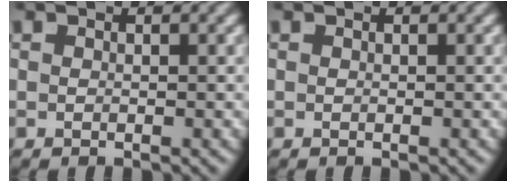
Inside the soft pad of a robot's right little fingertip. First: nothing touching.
{"total": 0.0}